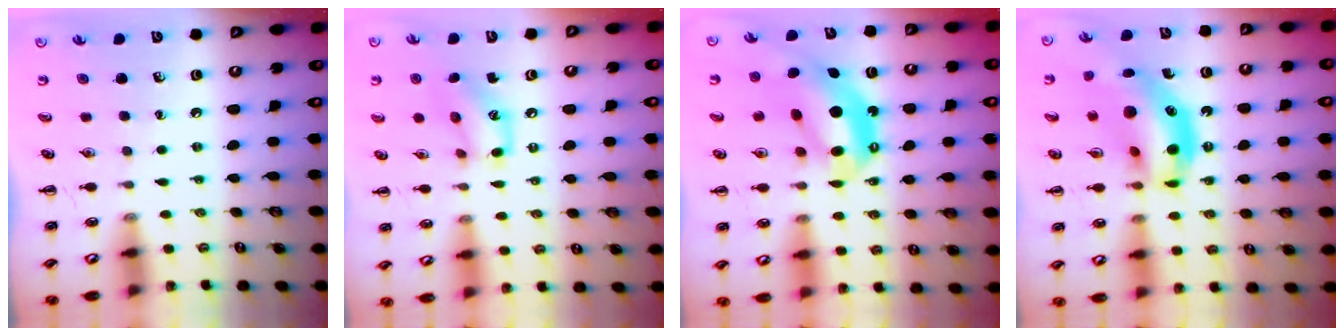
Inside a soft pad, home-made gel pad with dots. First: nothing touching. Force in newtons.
{"total": 11.2, "press": 11.2, "slide": 0.9}
{"total": 12.6, "press": 12.2, "slide": 3.3}
{"total": 15.5, "press": 15.1, "slide": 3.8}